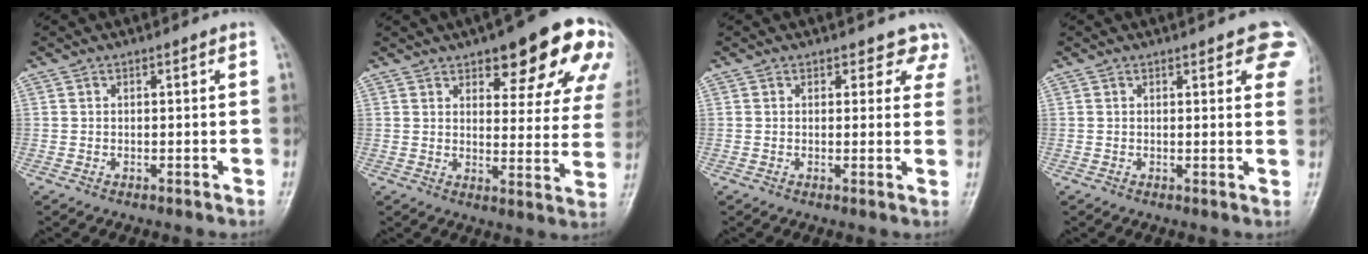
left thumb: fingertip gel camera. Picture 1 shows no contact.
{"total": 18.8, "force": [10.6, 6.8, 14.0], "torque": [-0.134, -0.035, 0.130]}
{"total": 4.4, "force": [3.6, 2.6, 0.4], "torque": [0.037, -0.017, 0.020]}
{"total": 7.2, "force": [3.6, 2.6, 5.7], "torque": [-0.036, -0.006, 0.035]}